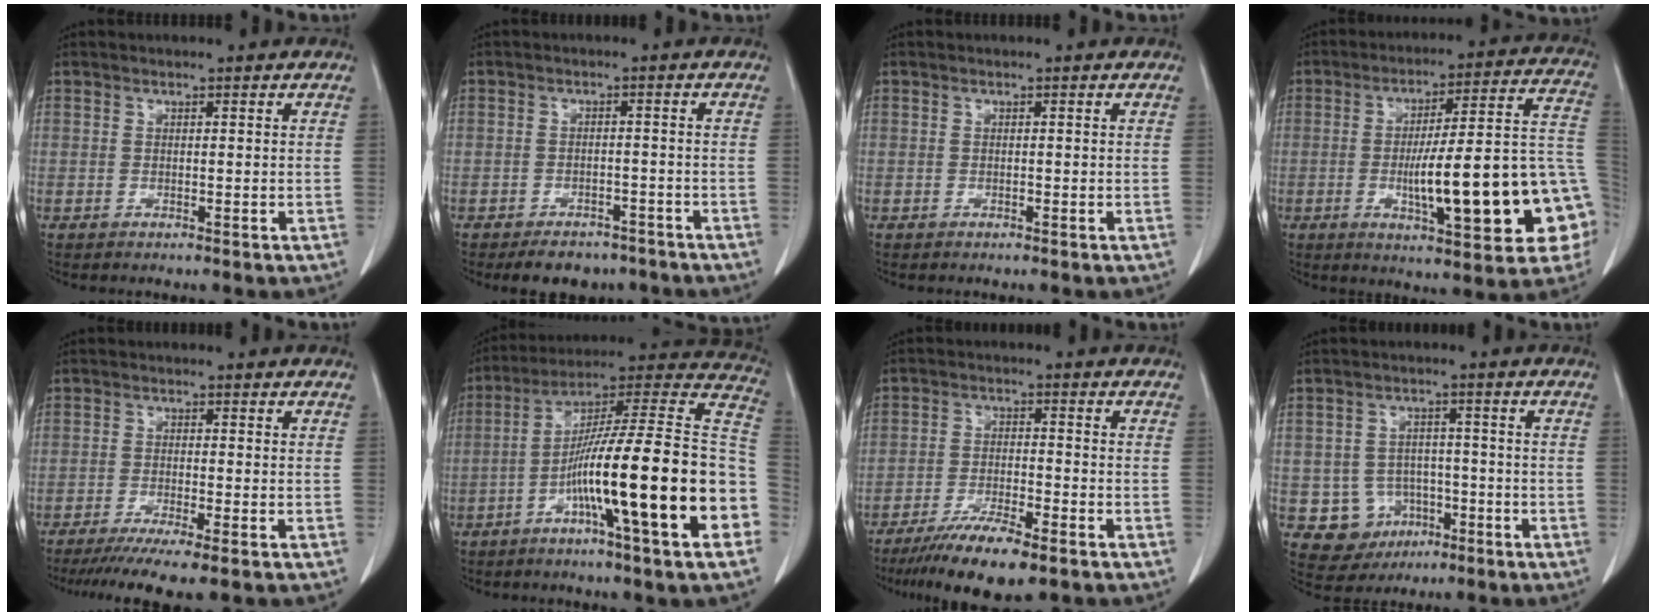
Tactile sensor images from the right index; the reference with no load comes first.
{"total": 6.5, "force": [-5.2, 3.4, 1.6], "torque": [-0.009, 0.009, -0.070]}
{"total": 0.0}
{"total": 21.8, "force": [-5.0, 3.5, 20.9], "torque": [-0.220, 0.032, -0.059]}
{"total": 8.6, "force": [-6.6, 0.1, 5.5], "torque": [-0.078, -0.020, -0.103]}
{"total": 25.4, "force": [-7.0, 0.5, 24.5], "torque": [-0.301, 0.004, -0.123]}
{"total": 9.7, "force": [-7.1, 1.4, 6.5], "torque": [-0.108, -0.022, -0.119]}
{"total": 7.1, "force": [-2.4, 6.6, 1.2], "torque": [-0.019, 0.011, -0.022]}